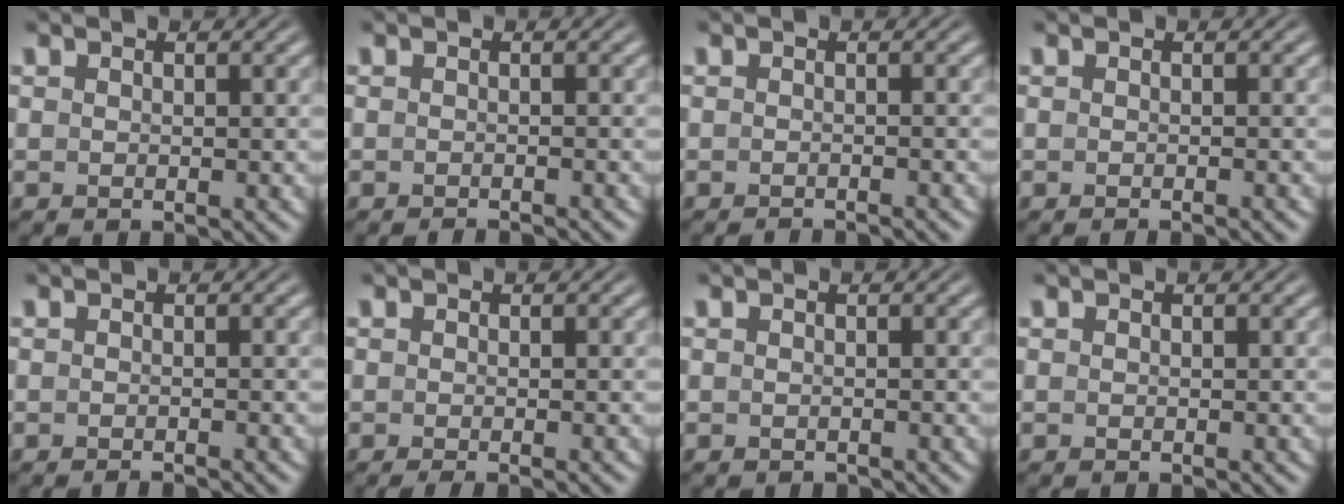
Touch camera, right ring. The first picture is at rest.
{"total": 1.7, "force": [-1.7, -0.2, 0.2], "torque": [-0.002, -0.001, -0.026]}
{"total": 1.9, "force": [-1.9, -0.2, 0.1], "torque": [-0.002, -0.004, -0.028]}
{"total": 1.0, "force": [-1.0, -0.2, 0.2], "torque": [0.001, 0.004, -0.016]}
{"total": 1.2, "force": [-1.2, -0.2, 0.2], "torque": [-0.001, 0.002, -0.020]}
{"total": 1.3, "force": [-1.1, 0.0, 0.7], "torque": [-0.003, 0.004, -0.016]}
{"total": 0.7, "force": [-0.6, 0.1, 0.0], "torque": [-0.005, -0.007, -0.006]}
{"total": 0.0}